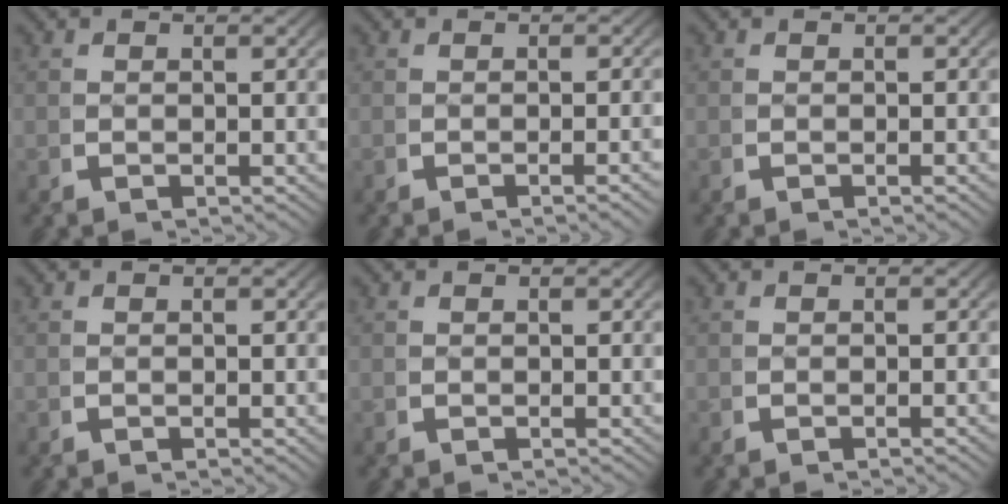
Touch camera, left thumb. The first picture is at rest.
{"total": 1.5, "force": [-0.7, 0.0, 1.3], "torque": [-0.021, 0.009, -0.014]}
{"total": 0.6, "force": [-0.2, 0.0, 0.5], "torque": [-0.010, 0.005, -0.004]}
{"total": 0.0}
{"total": 0.0}
{"total": 0.7, "force": [-0.3, 0.0, 0.7], "torque": [-0.013, 0.005, -0.006]}